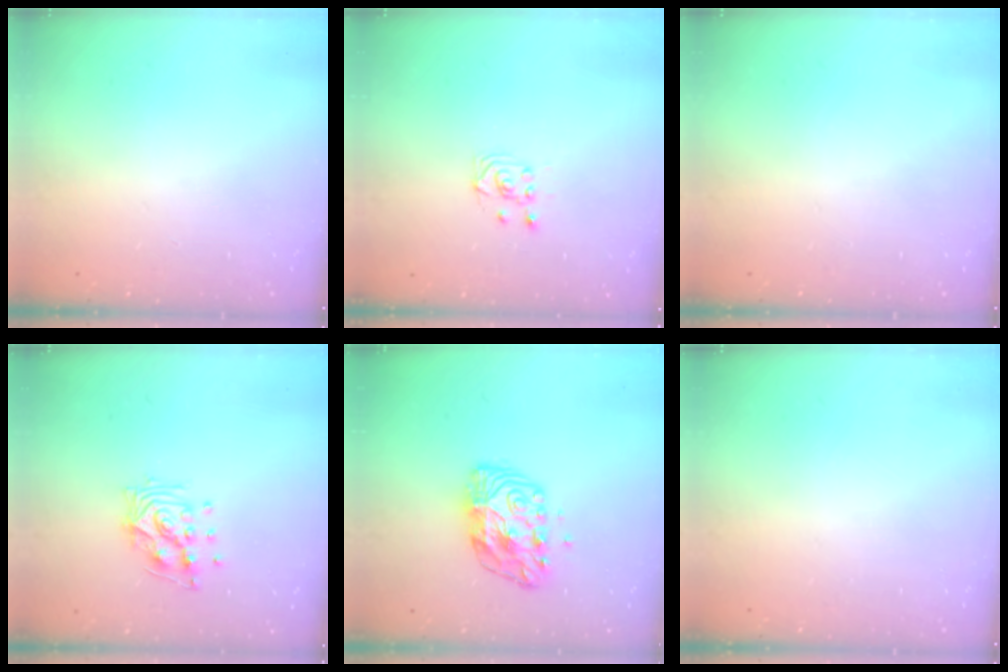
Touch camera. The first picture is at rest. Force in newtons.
{"total": 2.7, "press": 2.4, "slide": 1.3}
{"total": 0.0}
{"total": 10.2, "press": 10.2, "slide": 1.2}
{"total": 9.7, "press": 9.7, "slide": 0.9}
{"total": 0.0}